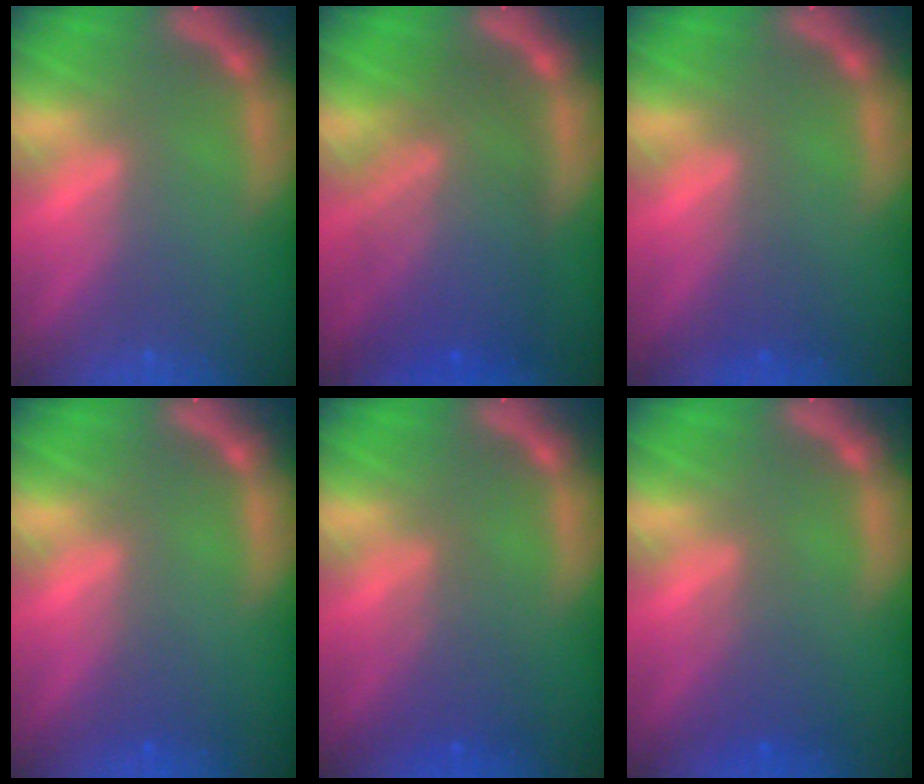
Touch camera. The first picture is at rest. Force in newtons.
{"total": 9.1}
{"total": 1.5}
{"total": 1.0}
{"total": 2.9}
{"total": 2.4}